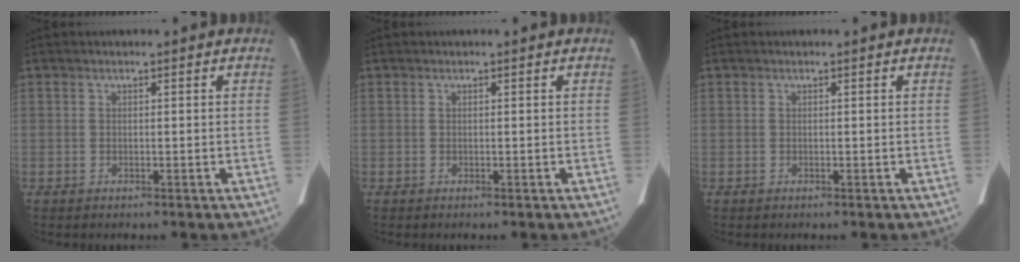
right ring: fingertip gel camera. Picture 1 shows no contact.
{"total": 0.0}
{"total": 0.0}